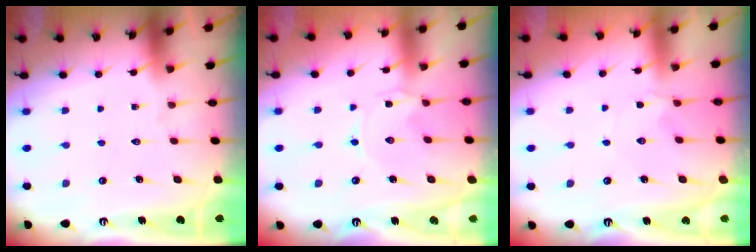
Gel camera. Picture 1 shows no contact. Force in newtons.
{"total": 0.0}
{"total": 1.3, "press": 1.3, "slide": 0.4}